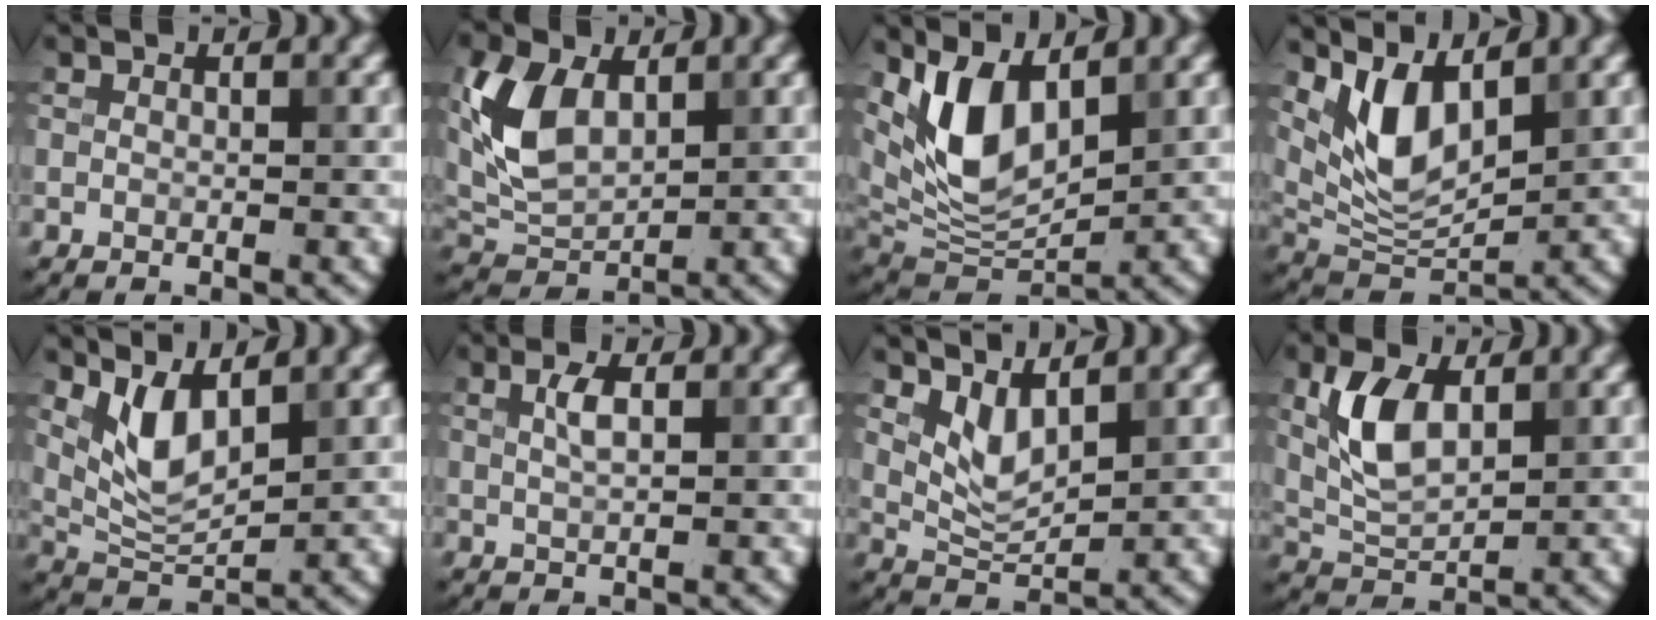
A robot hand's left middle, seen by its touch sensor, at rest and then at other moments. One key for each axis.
{"total": 6.7, "fx": 1.7, "fy": 4.3, "fz": 4.9, "tx": -0.111, "ty": 0.005, "tz": 0.034}
{"total": 7.6, "fx": 3.1, "fy": 3.8, "fz": 5.7, "tx": -0.121, "ty": -0.014, "tz": 0.057}
{"total": 5.8, "fx": 2.7, "fy": 2.6, "fz": 4.4, "tx": -0.095, "ty": -0.015, "tz": 0.058}
{"total": 4.4, "fx": 2.1, "fy": 1.8, "fz": 3.4, "tx": -0.077, "ty": -0.010, "tz": 0.046}
{"total": 1.7, "fx": 0.6, "fy": 0.5, "fz": 1.5, "tx": -0.031, "ty": 0.003, "tz": 0.012}
{"total": 3.0, "fx": 1.7, "fy": 1.2, "fz": 2.1, "tx": -0.047, "ty": -0.009, "tz": 0.039}
{"total": 5.3, "fx": 1.6, "fy": 2.9, "fz": 4.2, "tx": -0.096, "ty": 0.004, "tz": 0.034}